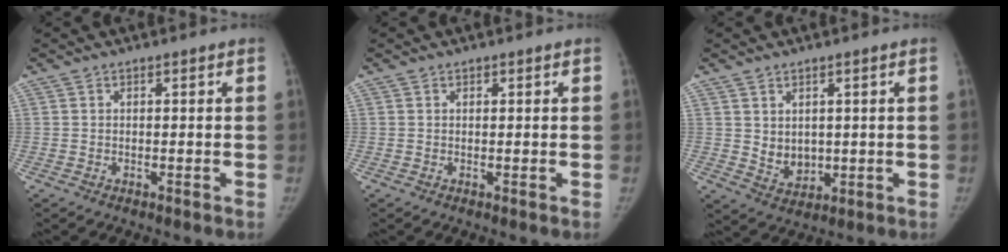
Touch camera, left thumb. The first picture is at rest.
{"total": 0.5, "force": [0.3, 0.4, 0.2], "torque": [0.000, -0.002, 0.005]}
{"total": 4.9, "force": [1.0, 3.8, 2.9], "torque": [-0.031, -0.018, 0.036]}